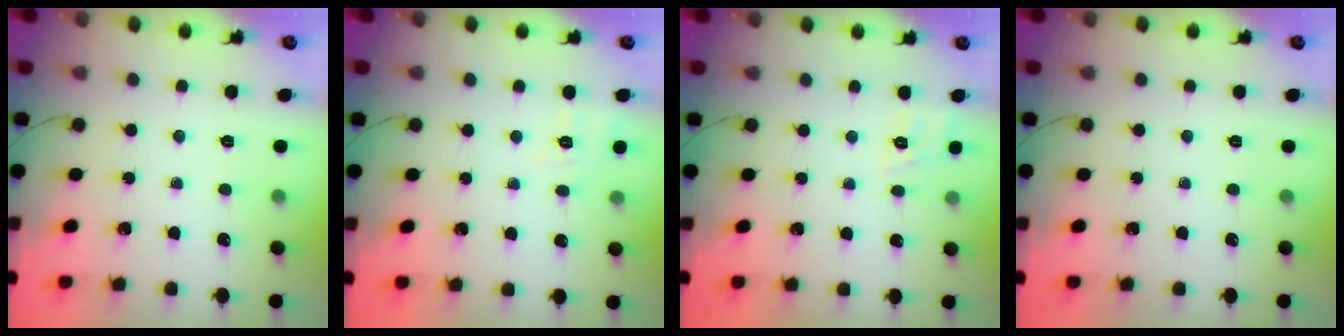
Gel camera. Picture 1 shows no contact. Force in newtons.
{"total": 1.7, "press": 0.0, "slide": 1.7}
{"total": 7.9, "press": 7.7, "slide": 2.0}
{"total": 0.0}